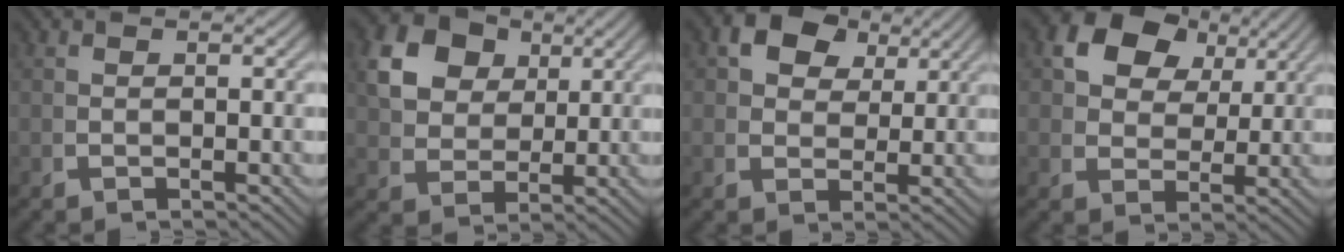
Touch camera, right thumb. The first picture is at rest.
{"total": 10.4, "force": [3.7, 8.0, 5.5], "torque": [-0.123, -0.008, 0.067]}
{"total": 6.7, "force": [3.3, 4.6, 3.6], "torque": [-0.068, -0.003, 0.057]}
{"total": 8.4, "force": [3.7, 5.9, 4.7], "torque": [-0.107, -0.011, 0.072]}